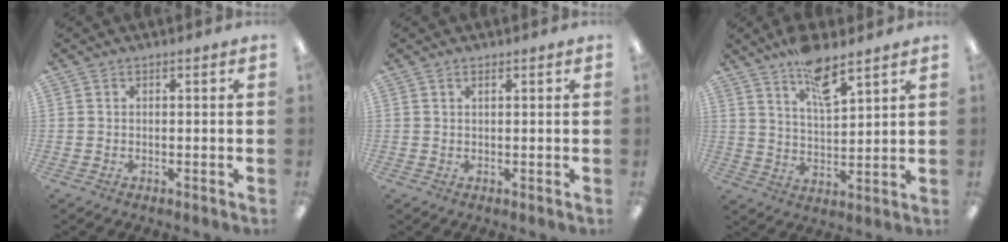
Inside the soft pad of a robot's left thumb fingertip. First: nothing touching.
{"total": 0.8, "force": [0.6, 0.3, 0.5], "torque": [-0.011, 0.001, 0.010]}
{"total": 9.7, "force": [7.2, 2.8, 5.8], "torque": [-0.099, -0.039, 0.127]}